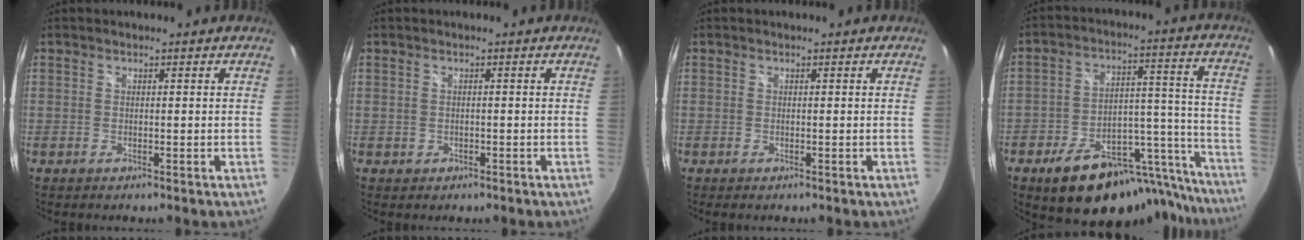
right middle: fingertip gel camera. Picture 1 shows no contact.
{"total": 1.0, "force": [-0.3, 0.9, 0.3], "torque": [-0.005, -0.003, -0.003]}
{"total": 0.0}
{"total": 25.2, "force": [-20.3, 9.9, 11.2], "torque": [-0.145, 0.055, -0.262]}